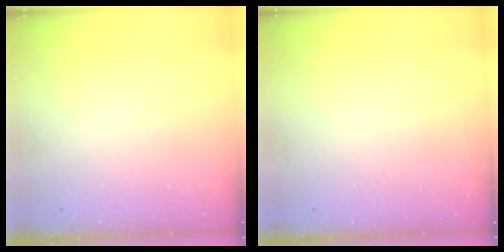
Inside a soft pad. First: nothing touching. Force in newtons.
{"total": 0.0}